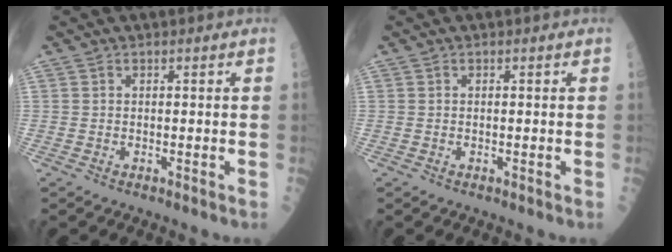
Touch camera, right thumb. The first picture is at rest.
{"total": 0.0}